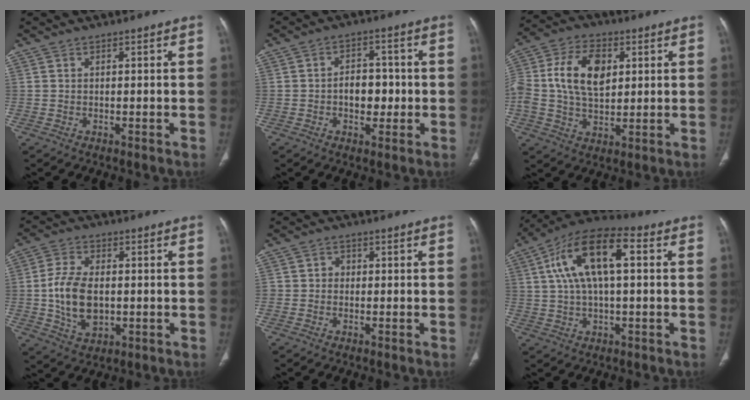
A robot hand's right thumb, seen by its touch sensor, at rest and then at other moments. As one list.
[{"total": 6.1, "force": [-0.8, 4.2, 4.3], "torque": [-0.035, 0.013, -0.015]}, {"total": 12.7, "force": [2.5, 8.0, 9.6], "torque": [-0.171, 0.009, 0.043]}, {"total": 10.5, "force": [-0.6, 6.5, 8.3], "torque": [-0.152, 0.000, -0.007]}, {"total": 1.5, "force": [-0.2, 1.4, 0.6], "torque": [0.004, 0.007, -0.007]}, {"total": 15.2, "force": [3.2, 6.4, 13.4], "torque": [-0.244, 0.033, 0.049]}]